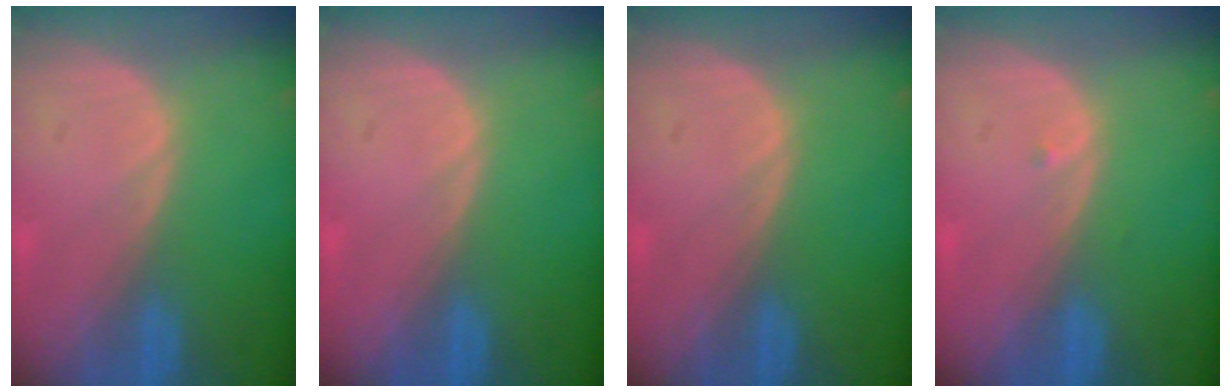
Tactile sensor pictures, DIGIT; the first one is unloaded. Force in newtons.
{"total": 0.0}
{"total": 0.0}
{"total": 0.5, "press": 0.4, "slide": 0.3}